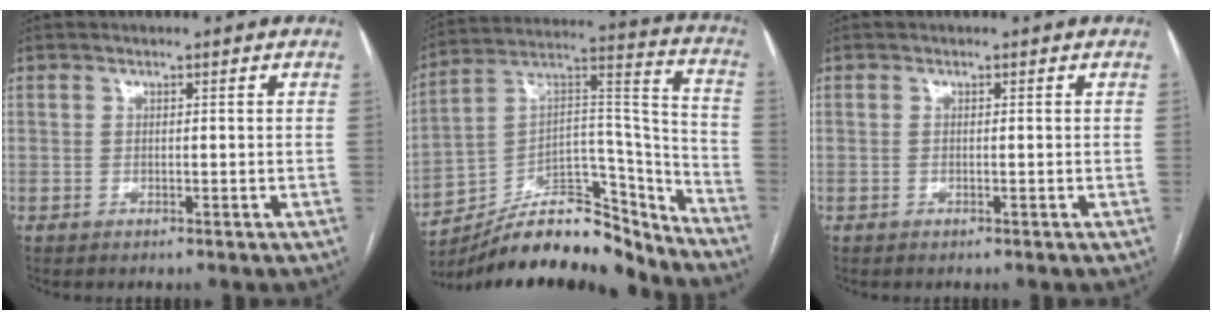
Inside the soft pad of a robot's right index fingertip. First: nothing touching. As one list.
[{"total": 22.4, "force": [-20.0, 5.5, 8.6], "torque": [-0.150, 0.048, -0.324]}, {"total": 0.0}]